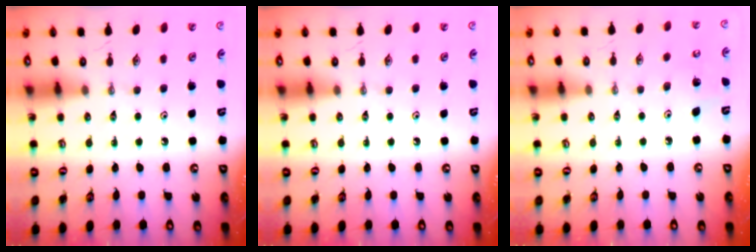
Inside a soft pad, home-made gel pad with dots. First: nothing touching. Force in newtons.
{"total": 0.0}
{"total": 5.8, "press": 5.8, "slide": 0.4}